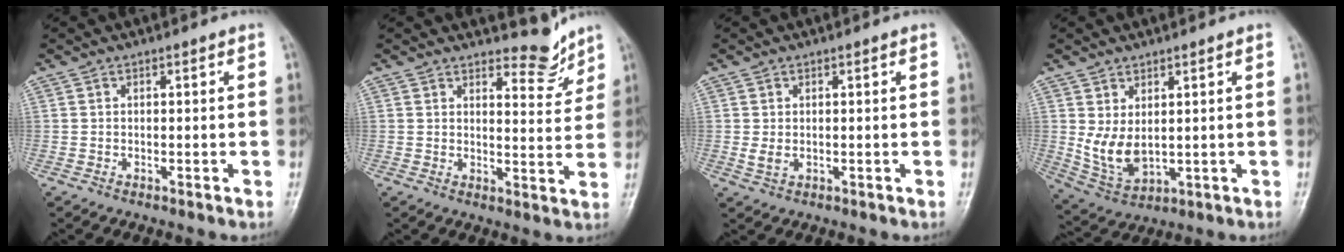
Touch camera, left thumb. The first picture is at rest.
{"total": 5.5, "force": [5.0, 1.9, 1.4], "torque": [0.001, -0.049, 0.069]}
{"total": 2.4, "force": [0.0, 1.6, 1.8], "torque": [-0.036, -0.004, 0.003]}
{"total": 7.2, "force": [1.1, 4.3, 5.6], "torque": [-0.099, -0.013, 0.042]}